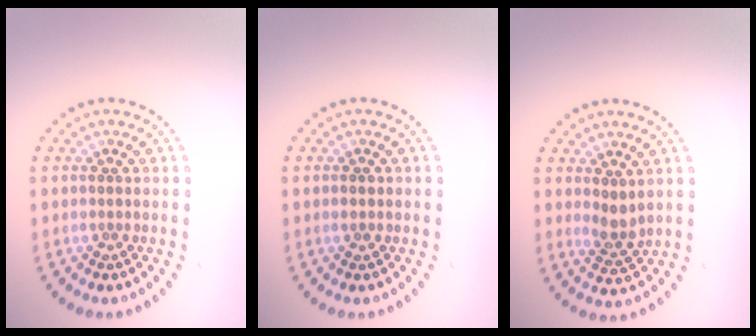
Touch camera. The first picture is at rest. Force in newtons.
{"total": 1.0, "press": 1.0, "slide": 0.3}
{"total": 2.1, "press": 1.9, "slide": 1.0}